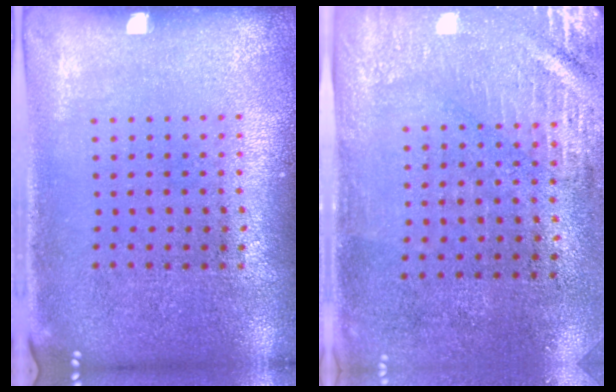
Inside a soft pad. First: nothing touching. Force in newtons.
{"total": 2.9, "press": 2.5, "slide": 1.5}